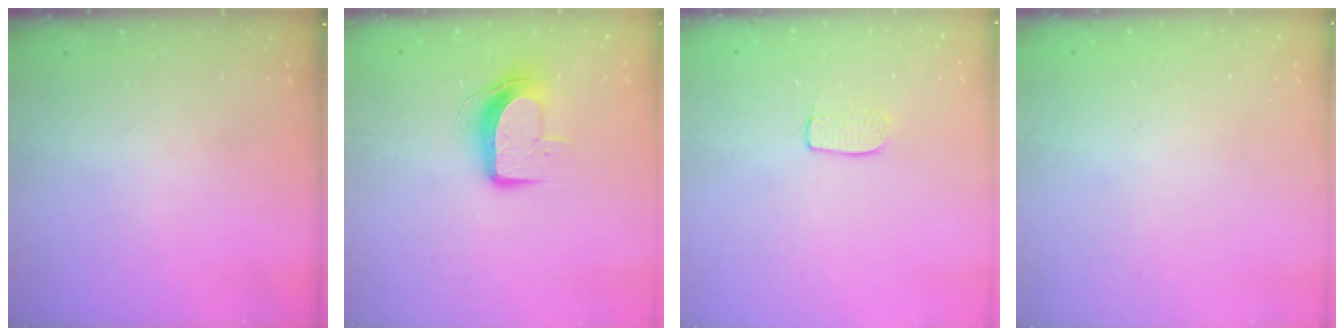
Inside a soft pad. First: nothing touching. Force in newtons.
{"total": 9.2, "press": 9.2, "slide": 0.7}
{"total": 5.0, "press": 5.0, "slide": 0.3}
{"total": 0.0}